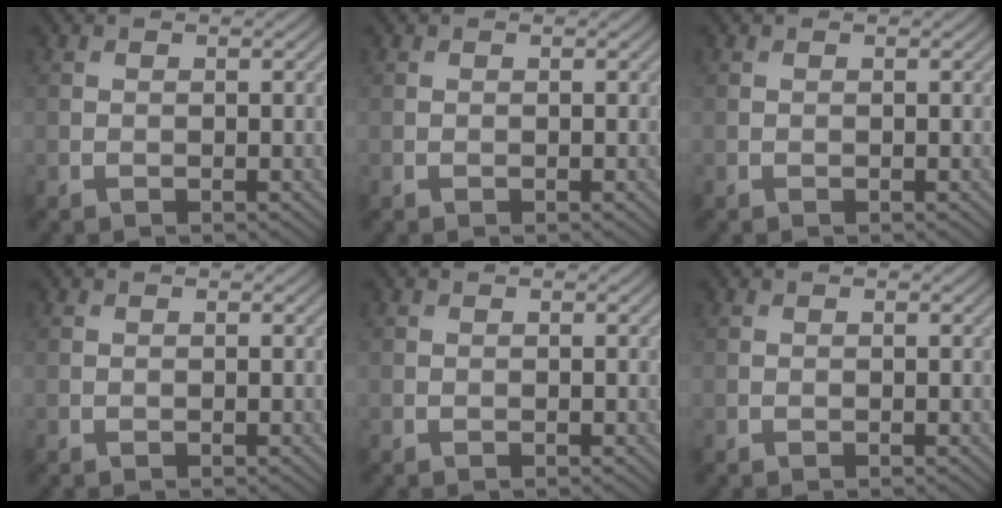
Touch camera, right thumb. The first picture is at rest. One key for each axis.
{"total": 0.0}
{"total": 0.0}
{"total": 0.0}
{"total": 0.0}
{"total": 0.0}